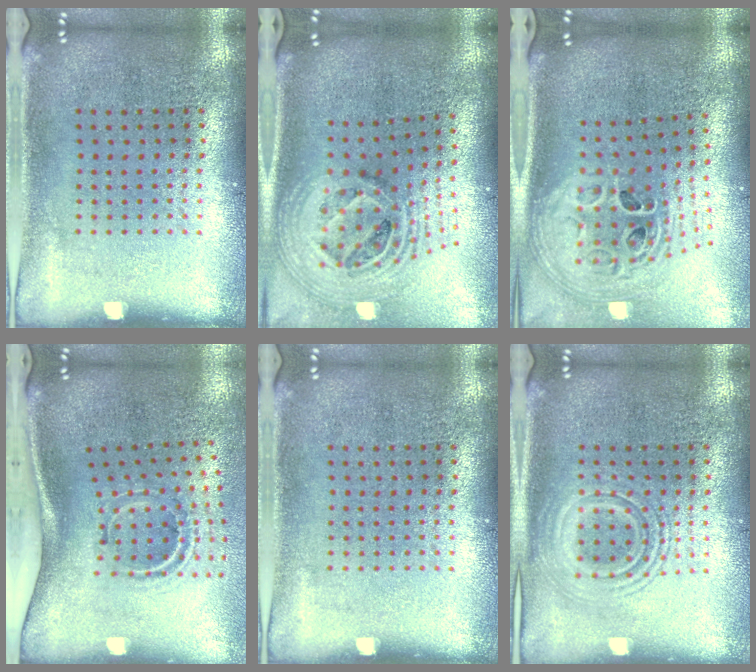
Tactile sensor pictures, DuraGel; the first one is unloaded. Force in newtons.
{"total": 2.7, "press": 1.9, "slide": 1.9}
{"total": 2.9, "press": 2.0, "slide": 2.1}
{"total": 2.2, "press": 1.2, "slide": 1.9}
{"total": 0.0}
{"total": 2.3, "press": 2.3, "slide": 0.4}